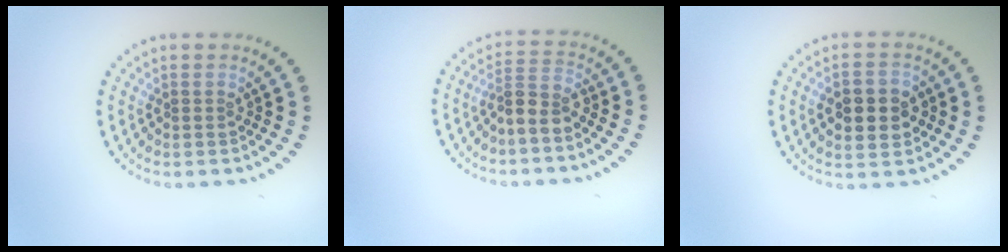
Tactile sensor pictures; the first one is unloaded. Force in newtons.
{"total": 2.4, "press": 1.9, "slide": 1.4}
{"total": 4.5, "press": 4.5, "slide": 0.2}